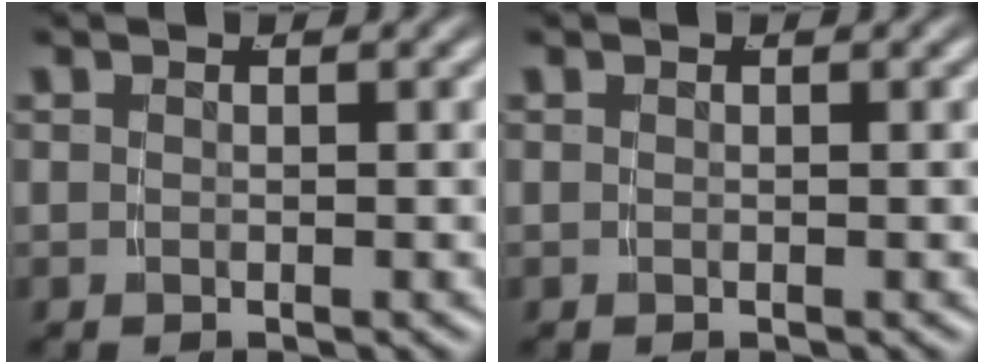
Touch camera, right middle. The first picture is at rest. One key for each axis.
{"total": 0.0}